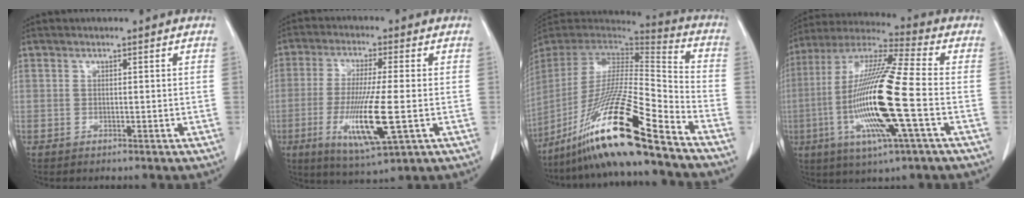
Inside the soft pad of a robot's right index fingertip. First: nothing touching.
{"total": 12.0, "force": [-2.9, 1.0, 11.6], "torque": [-0.228, -0.026, -0.051]}
{"total": 23.2, "force": [-16.3, 0.1, 16.4], "torque": [-0.326, -0.039, -0.301]}
{"total": 19.5, "force": [-4.1, 0.9, 19.0], "torque": [-0.394, -0.013, -0.084]}